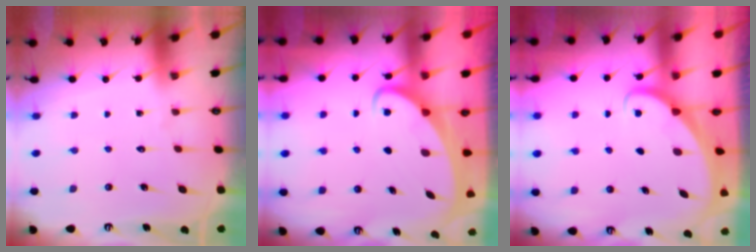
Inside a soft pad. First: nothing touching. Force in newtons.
{"total": 2.7, "press": 2.7, "slide": 0.3}
{"total": 1.9, "press": 1.9, "slide": 0.1}